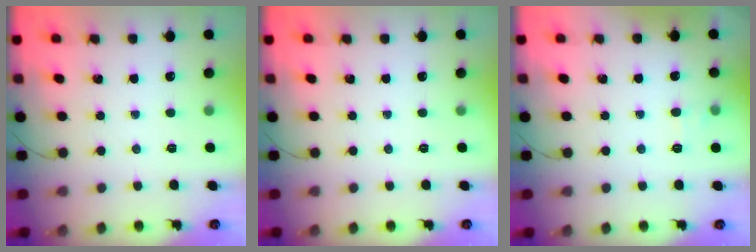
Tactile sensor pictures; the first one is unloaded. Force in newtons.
{"total": 0.0}
{"total": 5.1, "press": 4.8, "slide": 1.6}